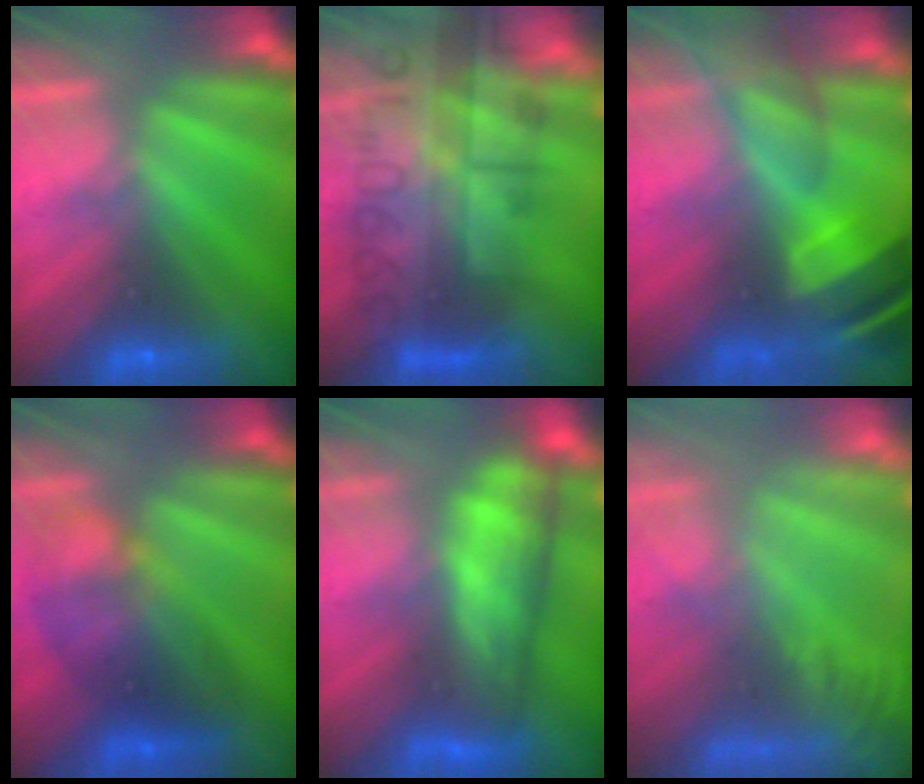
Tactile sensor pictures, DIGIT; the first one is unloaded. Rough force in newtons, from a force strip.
{"total": 7.7}
{"total": 7.7}
{"total": 7.5}
{"total": 5.7}
{"total": 5.5}